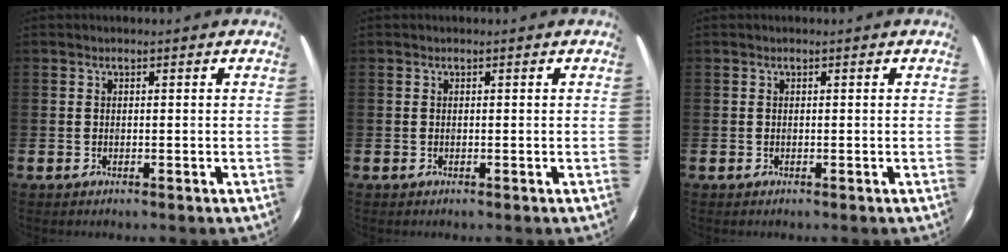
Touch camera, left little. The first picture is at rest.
{"total": 0.0}
{"total": 0.0}